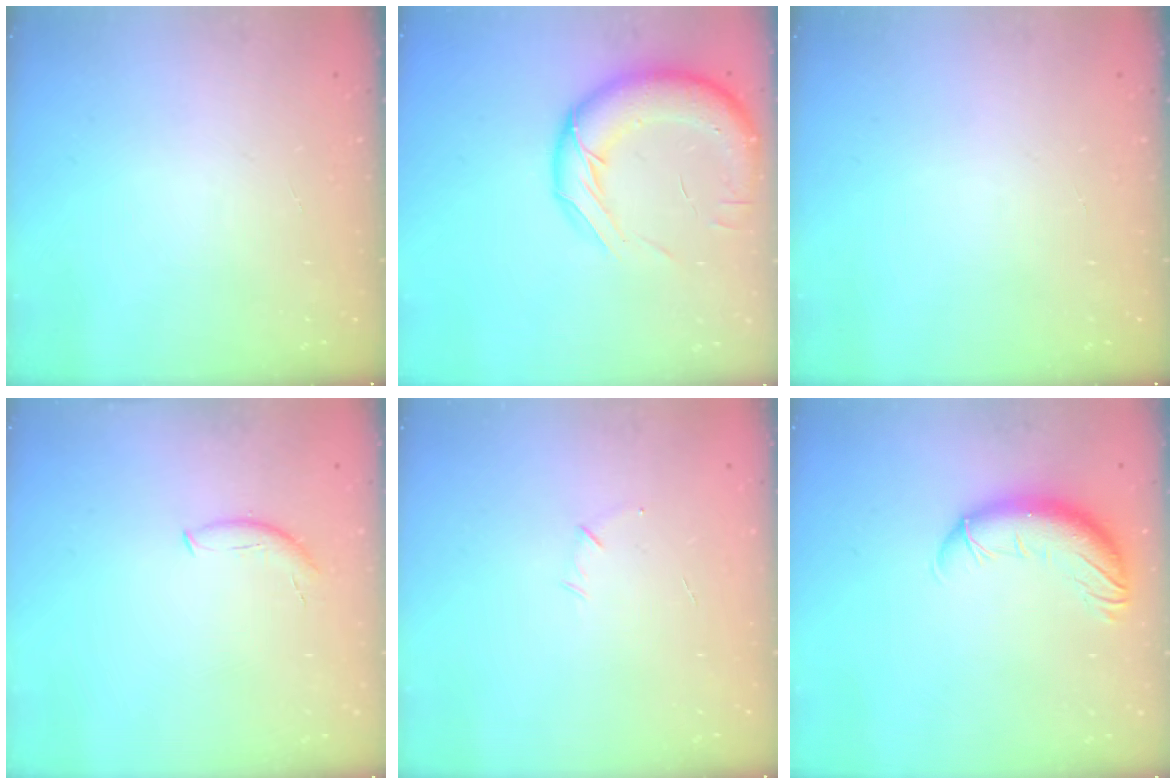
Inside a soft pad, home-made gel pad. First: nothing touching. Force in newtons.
{"total": 18.0, "press": 17.6, "slide": 3.7}
{"total": 0.0}
{"total": 6.6, "press": 6.6, "slide": 0.6}
{"total": 3.5, "press": 3.4, "slide": 0.9}
{"total": 10.8, "press": 10.6, "slide": 2.3}